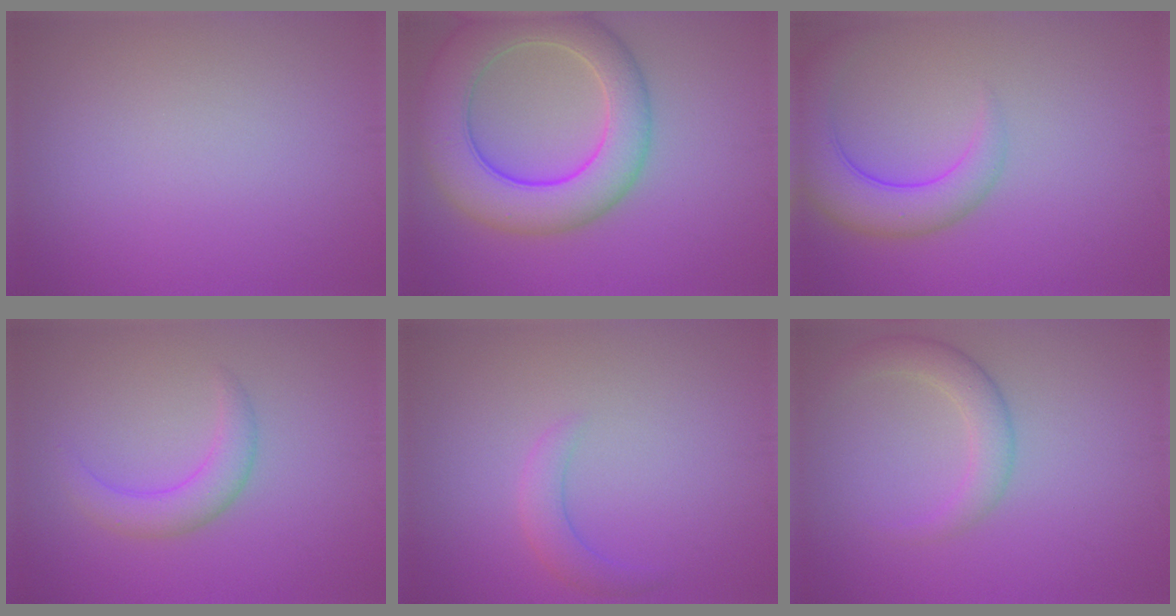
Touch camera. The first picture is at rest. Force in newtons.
{"total": 9.0, "press": 9.0, "slide": 0.2}
{"total": 5.3, "press": 5.3, "slide": 0.3}
{"total": 2.8, "press": 2.8, "slide": 0.2}
{"total": 2.0, "press": 2.0, "slide": 0.1}
{"total": 2.9, "press": 2.9, "slide": 0.2}